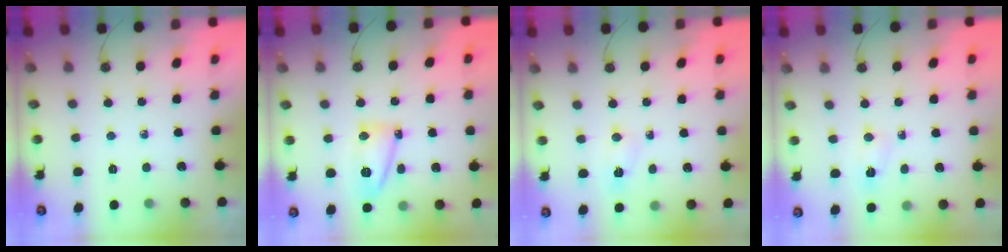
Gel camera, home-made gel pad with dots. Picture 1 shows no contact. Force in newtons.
{"total": 8.9, "press": 8.9, "slide": 0.6}
{"total": 2.5, "press": 2.4, "slide": 0.5}
{"total": 2.1, "press": 2.0, "slide": 0.4}